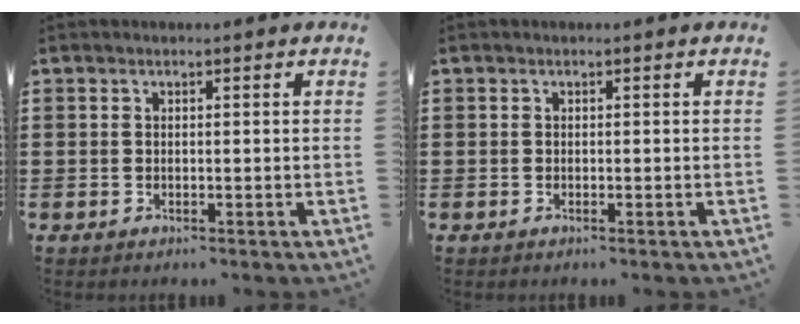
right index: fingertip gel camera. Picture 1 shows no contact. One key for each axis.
{"total": 0.0}